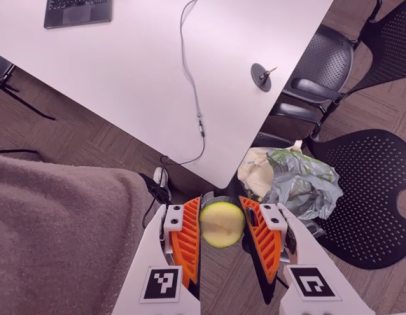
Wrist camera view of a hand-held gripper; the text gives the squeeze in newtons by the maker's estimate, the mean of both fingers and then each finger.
{"total": 8.4, "left": 8.2, "right": 8.5}